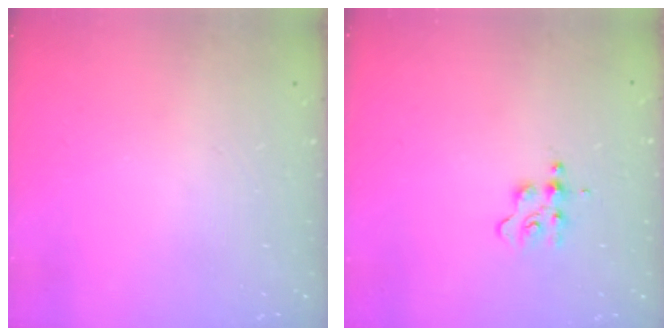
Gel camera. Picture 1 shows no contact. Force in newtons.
{"total": 4.0, "press": 4.0, "slide": 0.5}